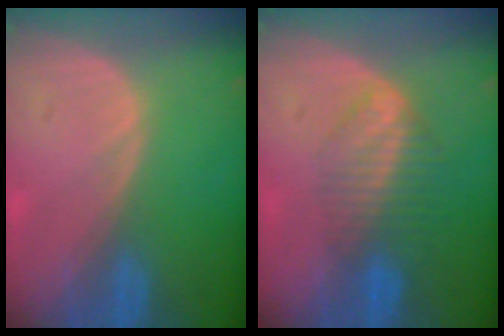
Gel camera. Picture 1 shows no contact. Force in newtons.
{"total": 6.7, "press": 5.7, "slide": 3.5}